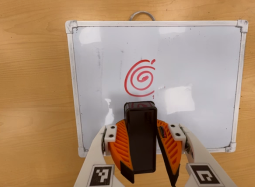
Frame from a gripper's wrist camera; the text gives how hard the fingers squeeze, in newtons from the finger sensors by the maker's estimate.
{"total": 9.5, "left": 10.1, "right": 8.8}